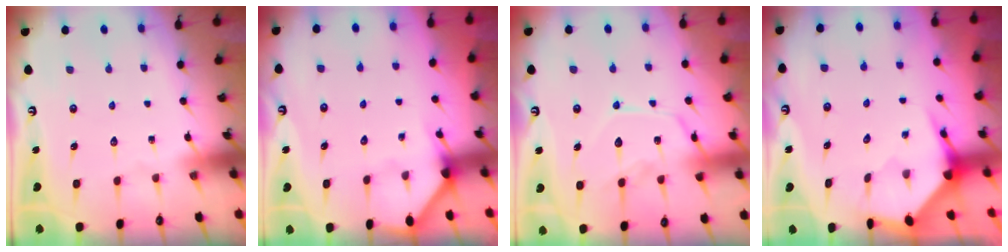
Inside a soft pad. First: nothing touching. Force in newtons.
{"total": 2.9, "press": 2.9, "slide": 0.2}
{"total": 13.5, "press": 13.4, "slide": 1.2}
{"total": 3.8, "press": 3.8, "slide": 0.5}